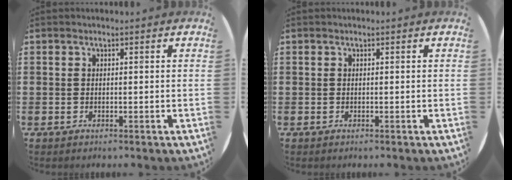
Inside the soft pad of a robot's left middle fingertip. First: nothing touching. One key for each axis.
{"total": 0.0}